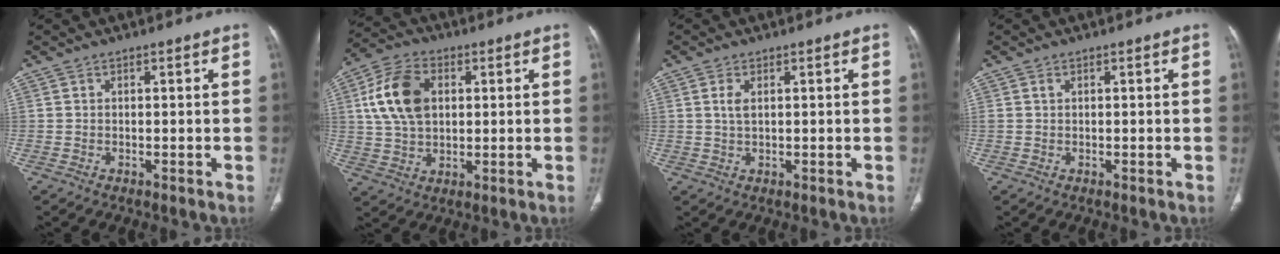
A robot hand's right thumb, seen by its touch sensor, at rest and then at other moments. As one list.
[{"total": 12.7, "force": [2.7, 8.4, 9.1], "torque": [-0.166, 0.009, 0.049]}, {"total": 2.4, "force": [0.8, 1.2, 2.0], "torque": [-0.045, 0.001, 0.018]}, {"total": 0.5, "force": [0.3, 0.3, 0.3], "torque": [-0.006, 0.003, 0.006]}]